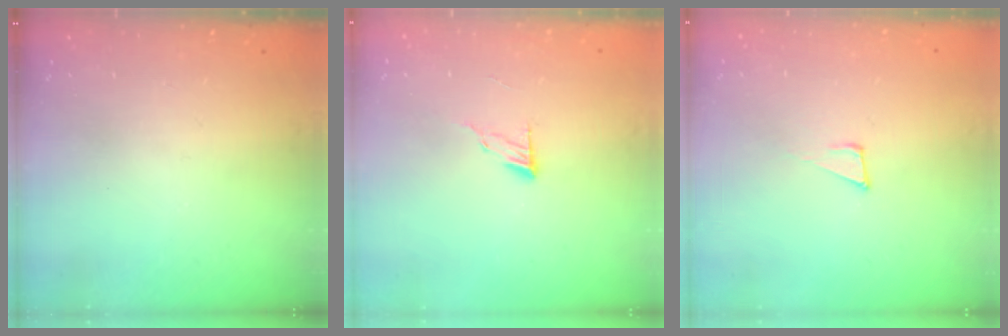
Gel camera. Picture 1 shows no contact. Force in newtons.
{"total": 6.1, "press": 6.1, "slide": 0.5}
{"total": 6.3, "press": 6.1, "slide": 1.2}